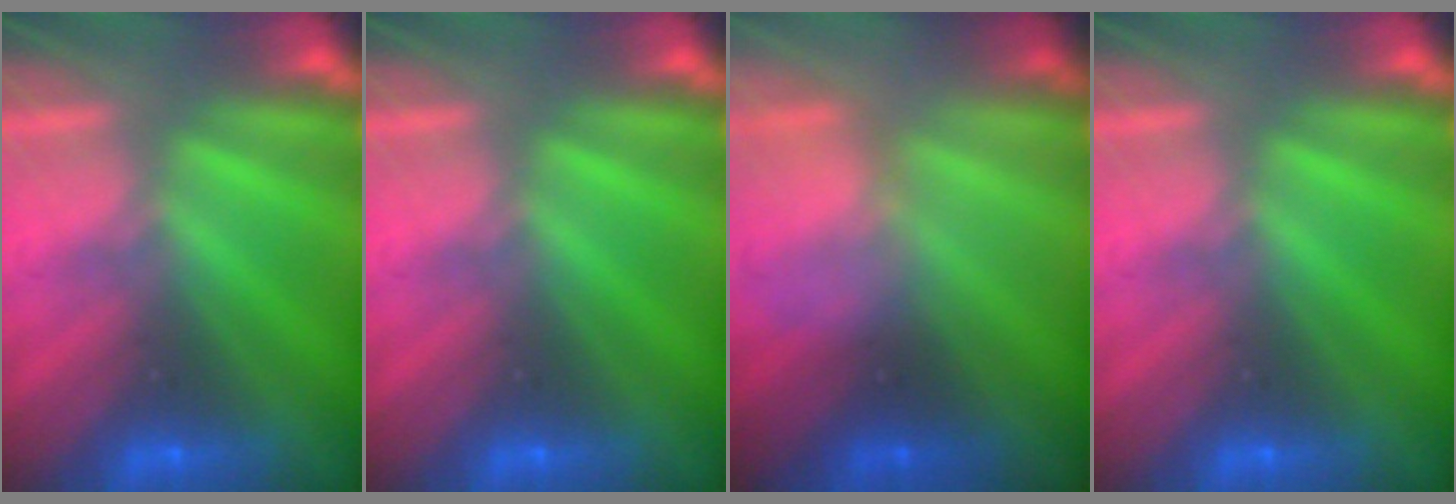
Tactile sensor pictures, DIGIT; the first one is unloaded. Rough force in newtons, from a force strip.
{"total": 0.0}
{"total": 2.4}
{"total": 0.0}